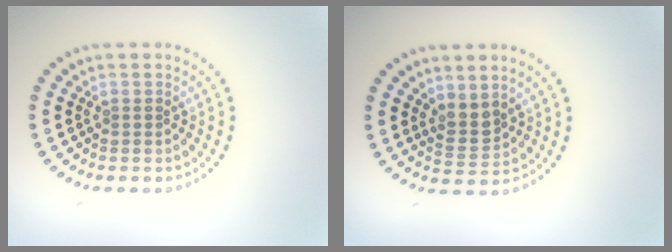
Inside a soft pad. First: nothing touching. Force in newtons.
{"total": 2.1, "press": 1.8, "slide": 1.1}